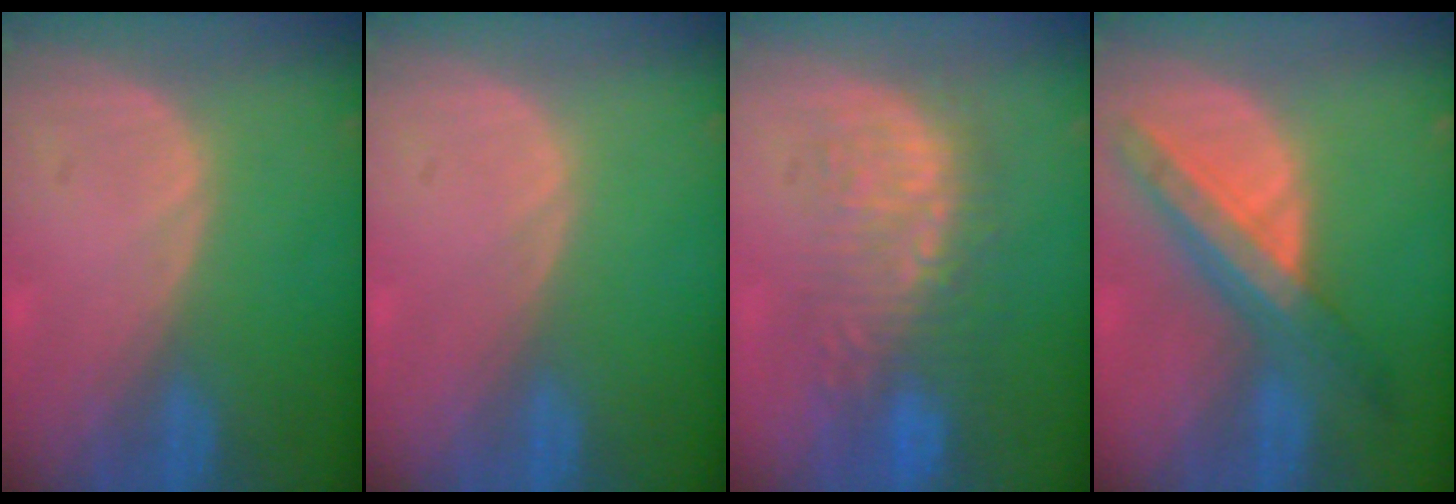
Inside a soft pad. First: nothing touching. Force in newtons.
{"total": 0.0}
{"total": 9.3, "press": 8.7, "slide": 3.4}
{"total": 8.5, "press": 7.5, "slide": 4.0}